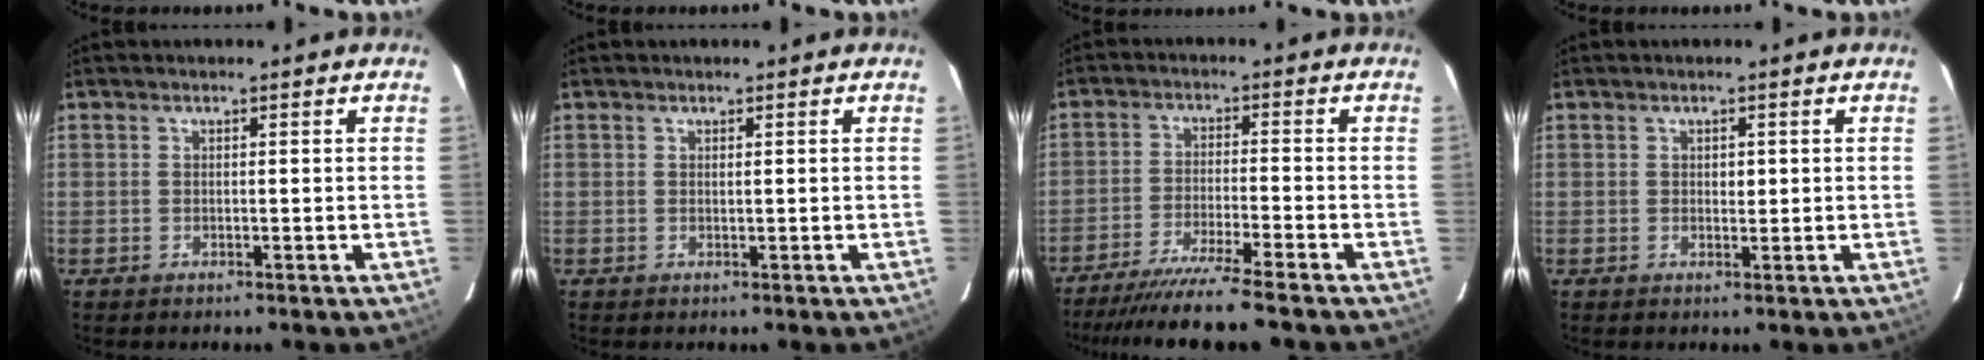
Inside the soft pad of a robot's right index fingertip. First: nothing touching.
{"total": 0.0}
{"total": 11.7, "force": [-9.9, -1.2, 6.1], "torque": [-0.083, -0.038, -0.157]}
{"total": 1.2, "force": [0.2, 0.8, 0.9], "torque": [-0.011, 0.000, 0.004]}